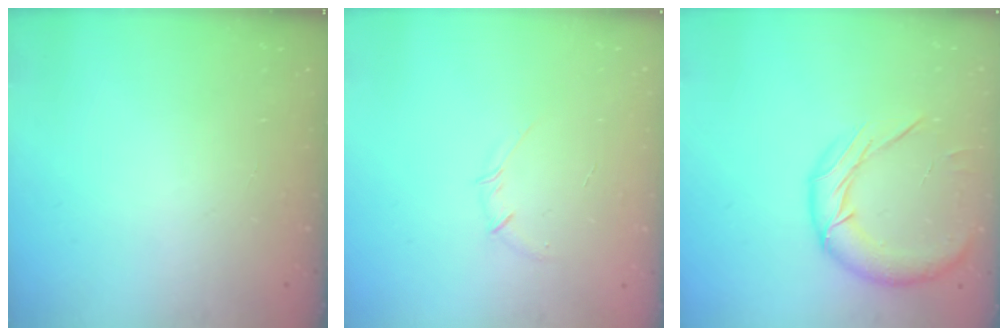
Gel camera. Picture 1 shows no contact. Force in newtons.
{"total": 3.6, "press": 3.4, "slide": 1.2}
{"total": 15.6, "press": 15.4, "slide": 2.7}